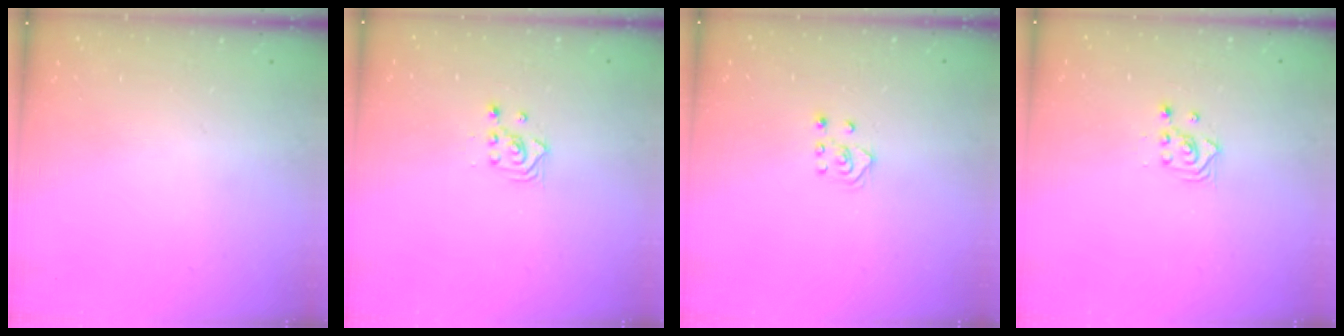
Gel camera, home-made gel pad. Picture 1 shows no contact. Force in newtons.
{"total": 2.3, "press": 2.3, "slide": 0.3}
{"total": 3.6, "press": 3.6, "slide": 0.6}
{"total": 2.3, "press": 2.3, "slide": 0.3}